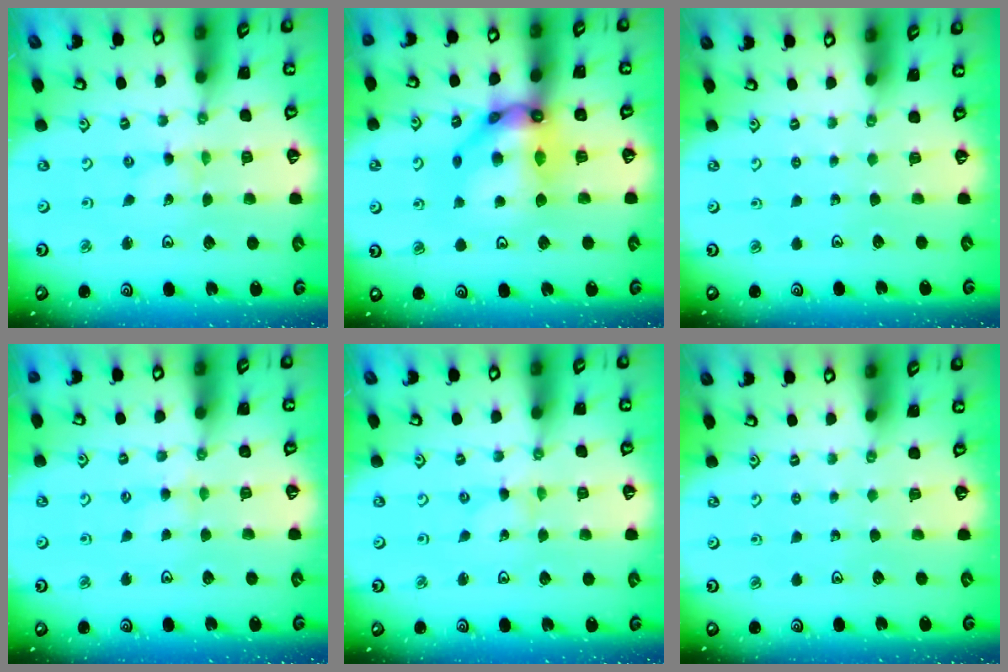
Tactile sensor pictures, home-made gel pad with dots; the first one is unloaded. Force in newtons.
{"total": 14.9, "press": 14.8, "slide": 1.3}
{"total": 0.0}
{"total": 2.8, "press": 2.8, "slide": 0.3}
{"total": 0.0}
{"total": 0.0}